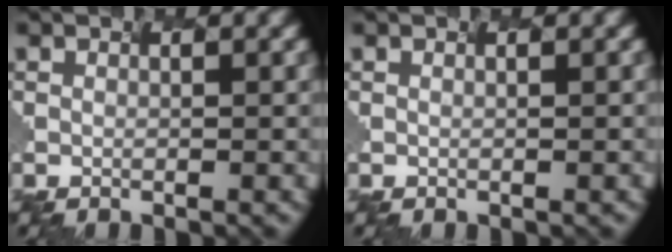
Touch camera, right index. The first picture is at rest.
{"total": 0.0}